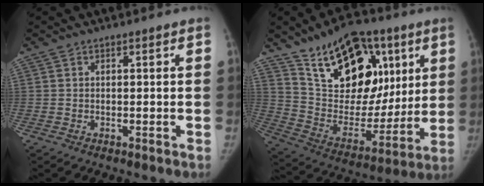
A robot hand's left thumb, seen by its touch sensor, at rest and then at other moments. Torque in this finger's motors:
{"motor_torque": [2.07, 2.10, 1.43, -1.35, 0.22]}